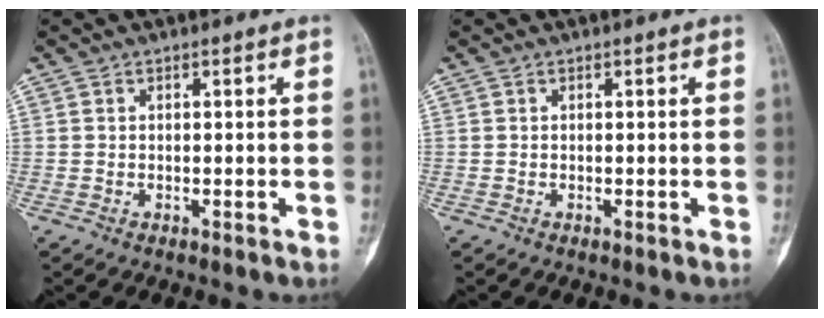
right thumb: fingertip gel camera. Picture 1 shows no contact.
{"total": 0.0}